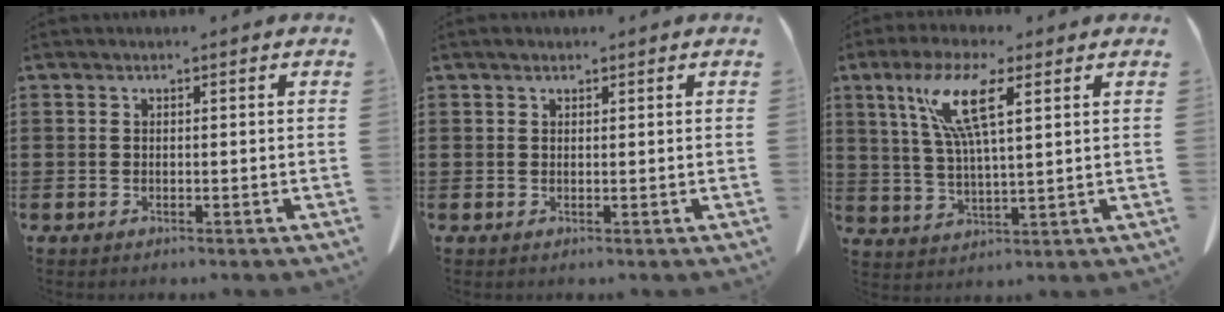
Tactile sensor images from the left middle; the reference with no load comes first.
{"total": 0.7, "force": [0.5, 0.4, 0.1], "torque": [0.003, -0.001, 0.008]}
{"total": 9.1, "force": [4.4, 1.9, 7.8], "torque": [-0.169, 0.005, 0.074]}